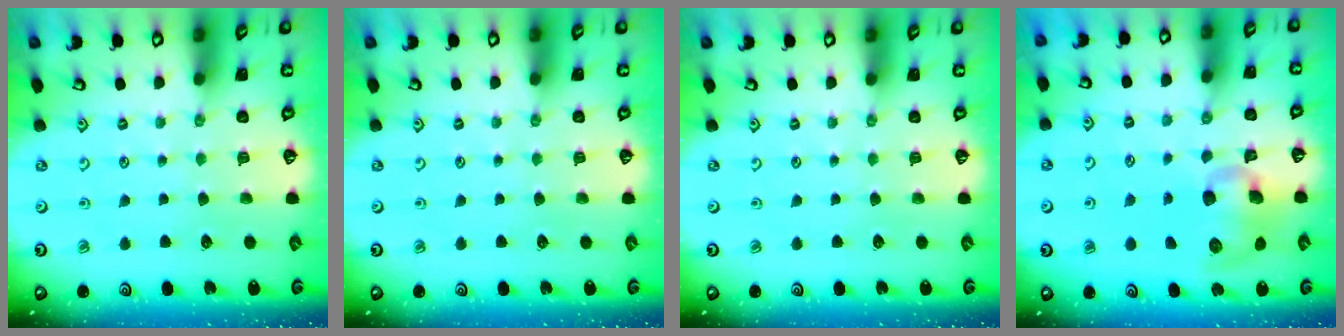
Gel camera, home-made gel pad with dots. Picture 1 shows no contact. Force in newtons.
{"total": 0.0}
{"total": 0.0}
{"total": 10.8, "press": 10.6, "slide": 1.8}